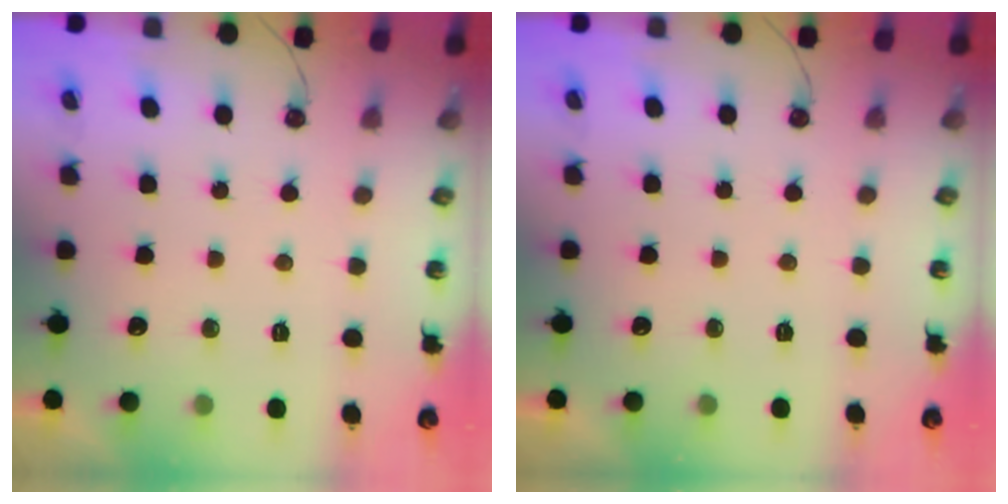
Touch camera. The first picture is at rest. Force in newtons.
{"total": 0.0}